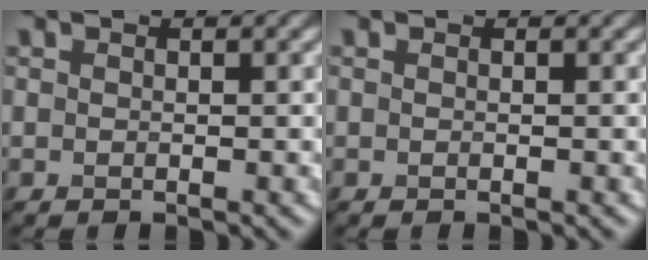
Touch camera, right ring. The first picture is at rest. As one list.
[{"total": 0.0}]